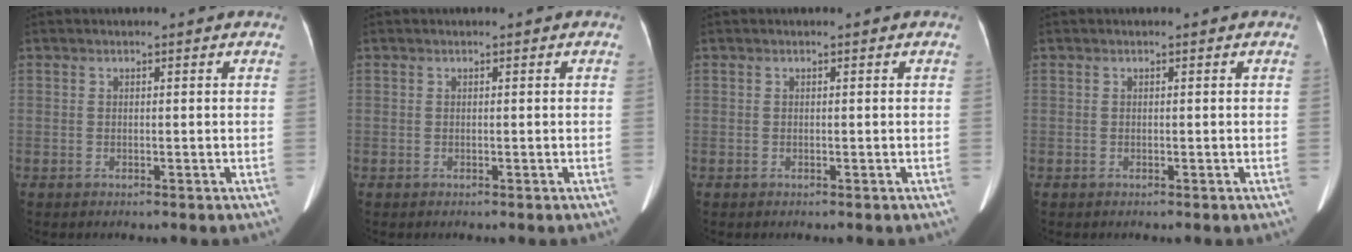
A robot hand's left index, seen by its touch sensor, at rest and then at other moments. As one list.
[{"total": 0.0}, {"total": 0.0}, {"total": 0.0}]